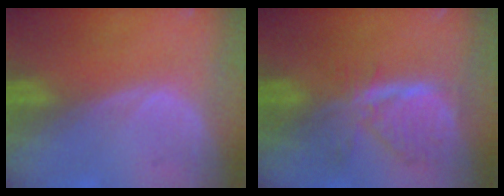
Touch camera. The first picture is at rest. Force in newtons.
{"total": 8.1, "press": 7.0, "slide": 4.0}